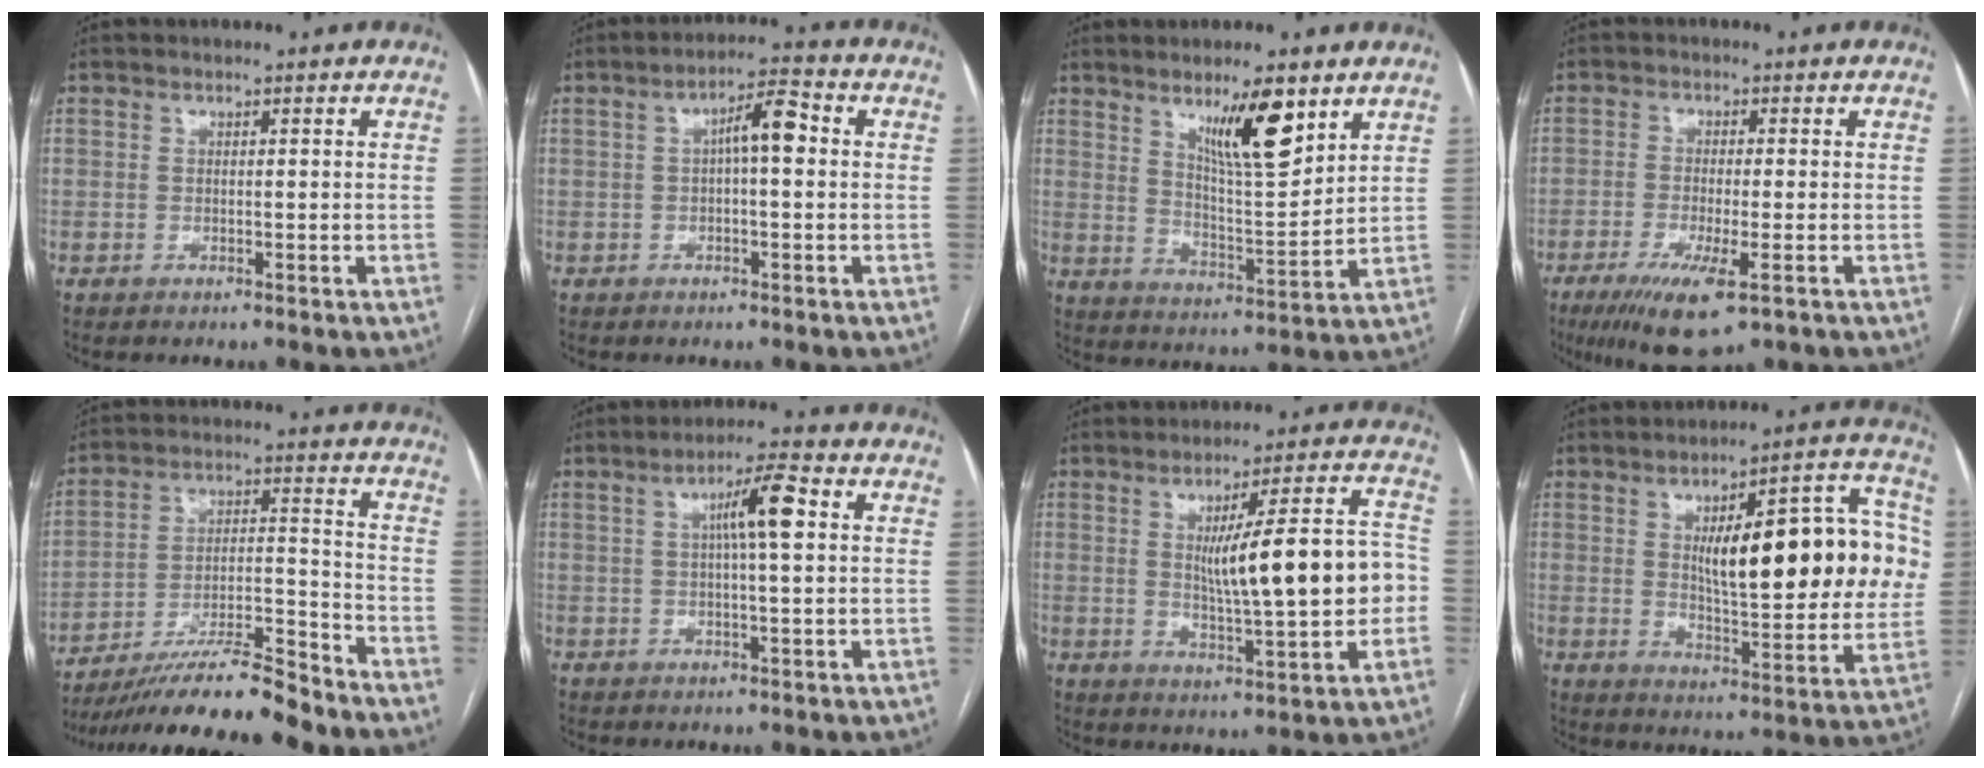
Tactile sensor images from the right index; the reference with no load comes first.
{"total": 5.6, "force": [0.6, 1.3, 5.4], "torque": [-0.090, 0.022, 0.008]}
{"total": 10.5, "force": [6.3, 1.6, 8.3], "torque": [-0.142, -0.008, 0.112]}
{"total": 8.7, "force": [-4.5, 1.5, 7.3], "torque": [-0.135, -0.024, -0.070]}
{"total": 15.7, "force": [-13.6, 1.0, 7.9], "torque": [-0.144, 0.003, -0.236]}
{"total": 6.8, "force": [1.5, 0.4, 6.7], "torque": [-0.116, 0.015, 0.022]}
{"total": 14.5, "force": [0.0, 1.9, 14.4], "torque": [-0.211, 0.019, 0.007]}
{"total": 22.2, "force": [3.7, 5.9, 21.0], "torque": [-0.281, 0.026, 0.056]}